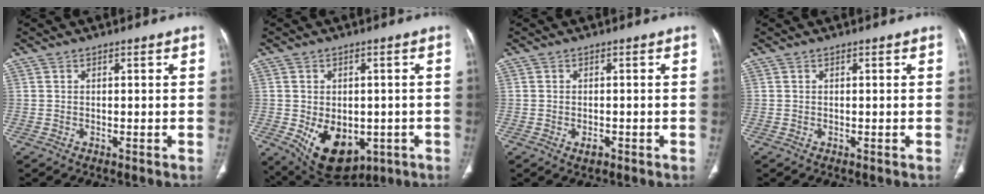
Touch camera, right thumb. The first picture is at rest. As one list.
[{"total": 13.3, "force": [-3.9, 9.0, 9.1], "torque": [-0.115, -0.004, -0.033]}, {"total": 1.8, "force": [-0.8, 1.0, 1.1], "torque": [-0.018, 0.002, -0.011]}, {"total": 0.0}]